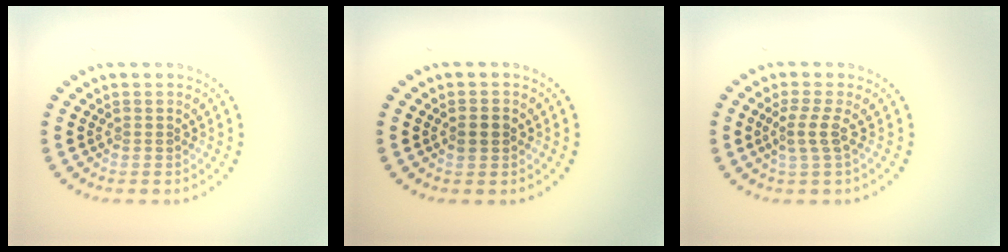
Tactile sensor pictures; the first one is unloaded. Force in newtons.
{"total": 2.0, "press": 2.0, "slide": 0.0}
{"total": 2.0, "press": 1.6, "slide": 1.3}